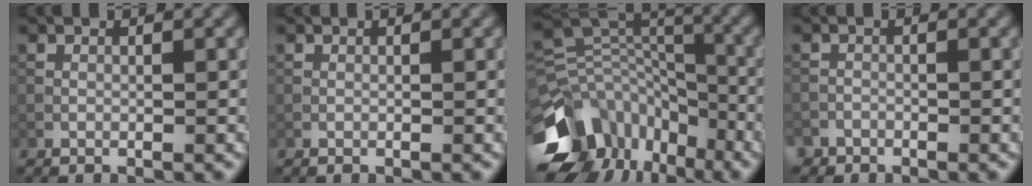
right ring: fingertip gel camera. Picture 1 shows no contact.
{"total": 0.0}
{"total": 11.8, "force": [-5.9, 8.0, 6.4], "torque": [-0.139, 0.010, -0.097]}
{"total": 1.2, "force": [-1.0, 0.5, -0.4], "torque": [0.012, 0.003, -0.021]}